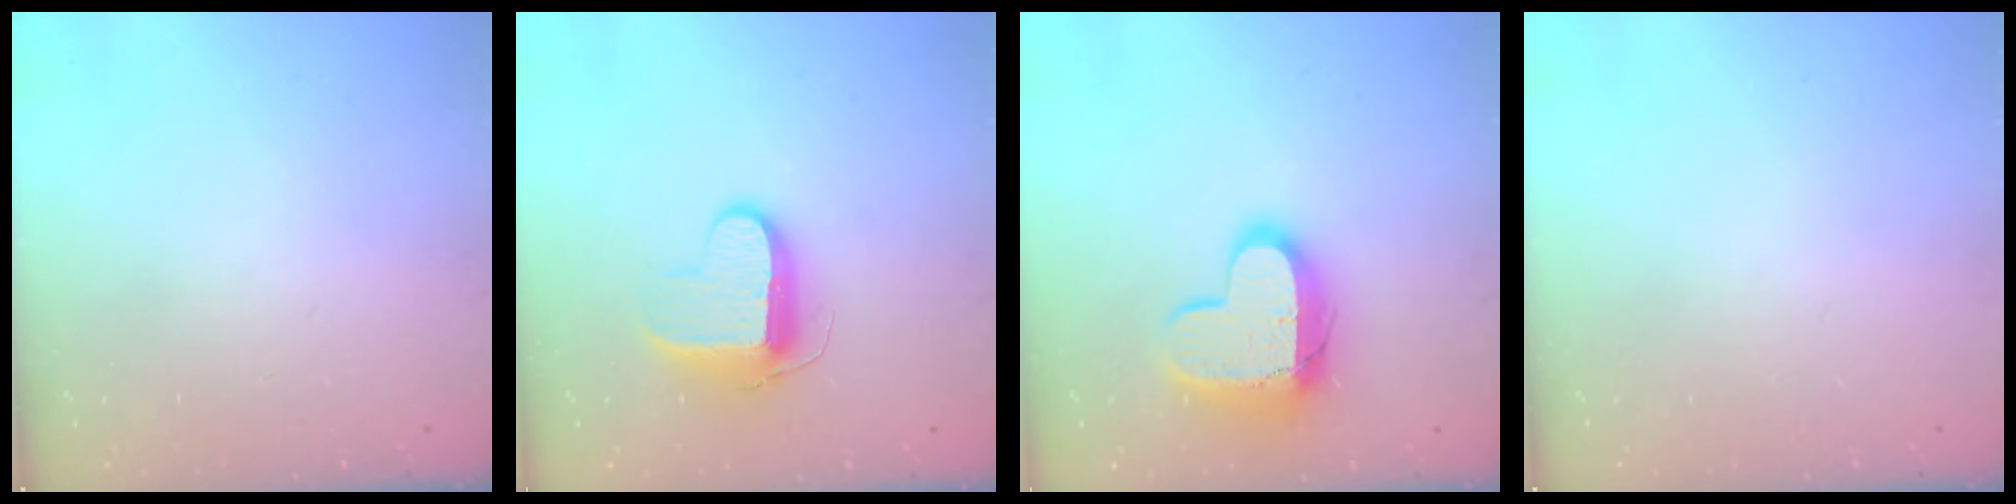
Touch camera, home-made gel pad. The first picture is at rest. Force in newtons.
{"total": 9.4, "press": 9.4, "slide": 0.7}
{"total": 14.1, "press": 14.1, "slide": 1.1}
{"total": 0.0}